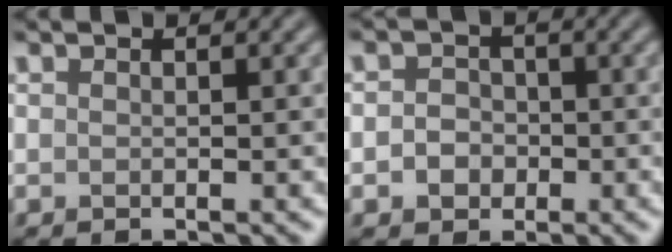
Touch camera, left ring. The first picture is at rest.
{"total": 2.3, "force": [-0.5, 2.1, 1.0], "torque": [0.000, -0.002, -0.021]}